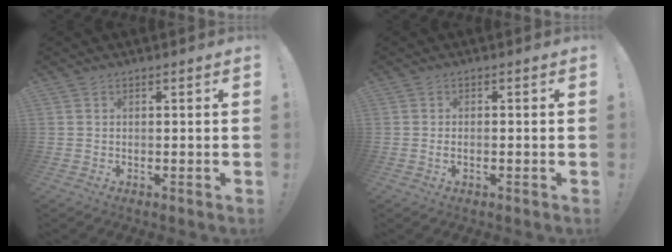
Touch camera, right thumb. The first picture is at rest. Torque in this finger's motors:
{"motor_torque": [-0.14, -0.03, -0.17, 0.36, -0.08]}